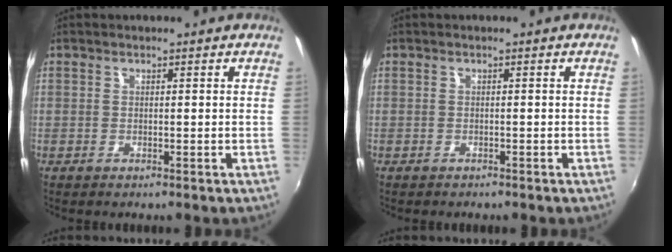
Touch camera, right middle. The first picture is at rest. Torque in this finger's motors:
{"motor_torque": [-0.14, 0.03, 0.02, 0.00]}